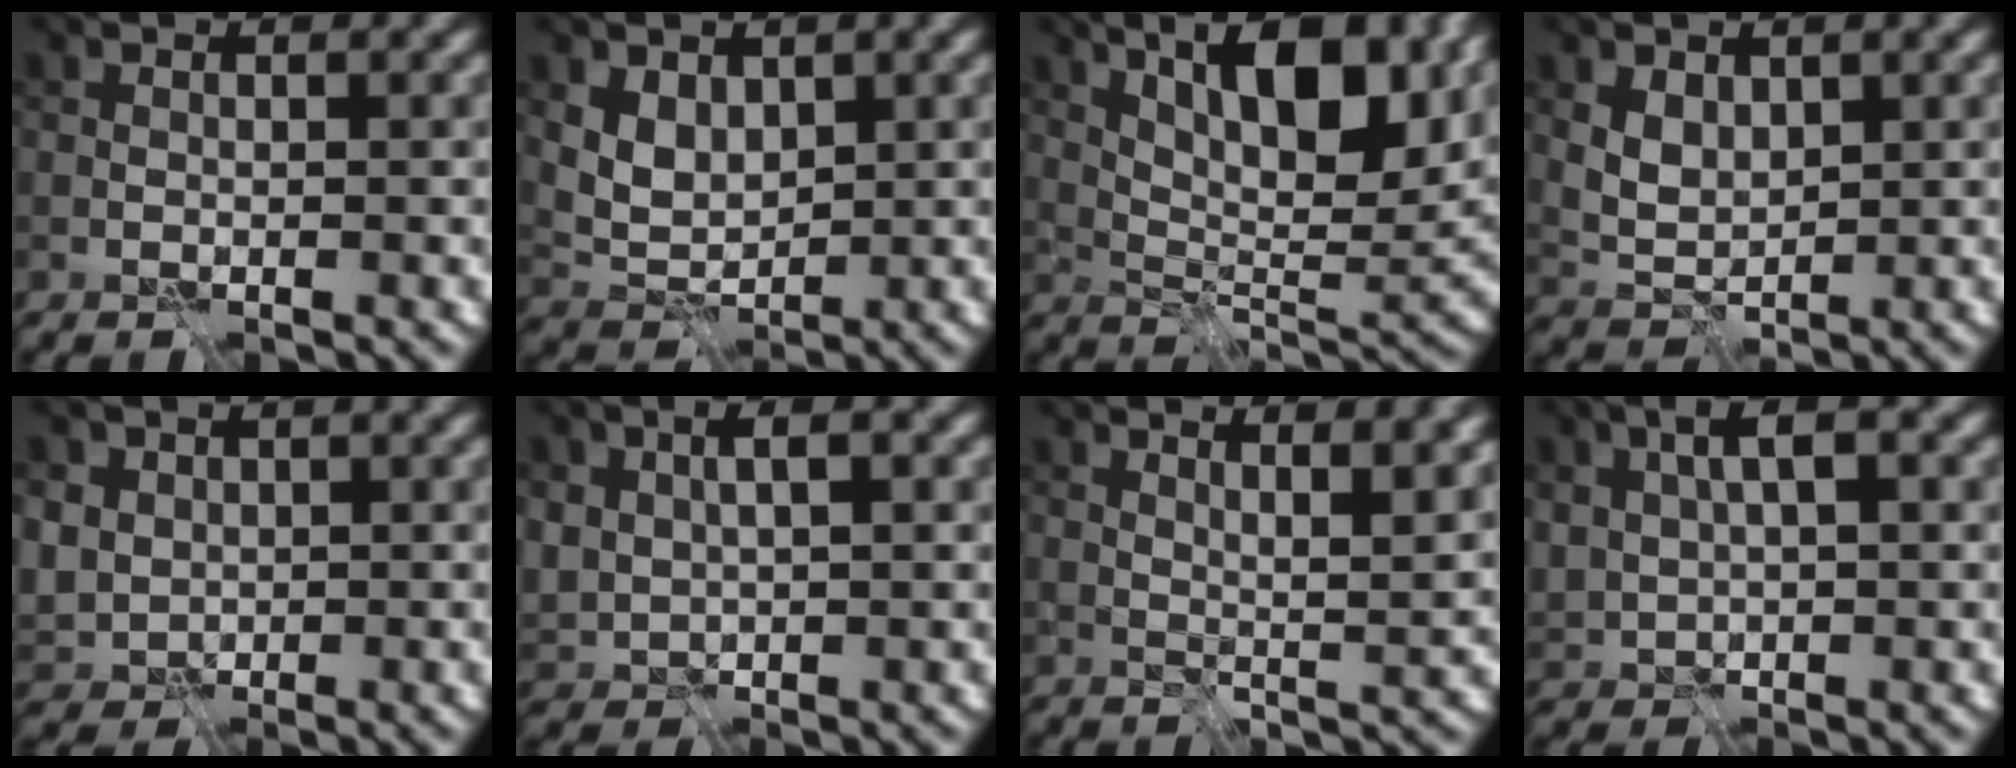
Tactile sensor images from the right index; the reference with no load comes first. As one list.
[{"total": 3.1, "force": [1.3, 2.3, 1.8], "torque": [-0.037, -0.008, 0.027]}, {"total": 10.9, "force": [5.2, 4.1, 8.7], "torque": [-0.136, 0.005, 0.090]}, {"total": 2.8, "force": [1.1, 1.9, 1.7], "torque": [-0.038, -0.006, 0.025]}, {"total": 5.4, "force": [1.5, 4.8, 2.1], "torque": [-0.061, 0.014, 0.025]}, {"total": 4.1, "force": [1.1, 2.7, 2.9], "torque": [-0.061, 0.001, 0.022]}, {"total": 5.0, "force": [2.9, 1.4, 3.7], "torque": [-0.042, 0.013, 0.030]}, {"total": 4.9, "force": [1.7, 2.6, 3.8], "torque": [-0.082, 0.007, 0.031]}]